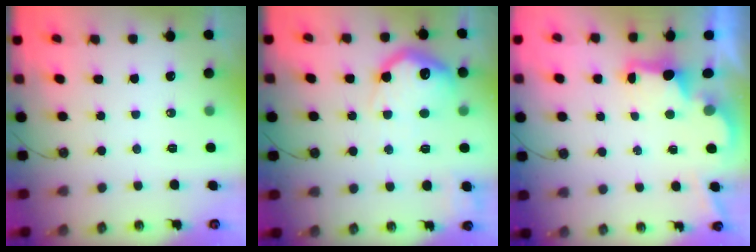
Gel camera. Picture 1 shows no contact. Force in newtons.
{"total": 17.9, "press": 17.8, "slide": 1.4}
{"total": 2.6, "press": 2.5, "slide": 0.7}